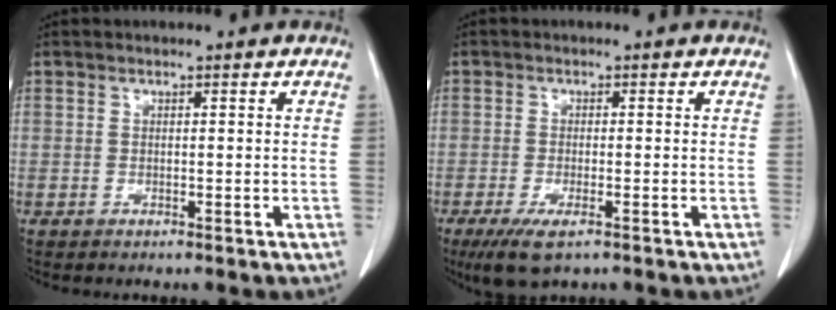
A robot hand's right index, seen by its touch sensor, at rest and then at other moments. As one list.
[{"total": 5.1, "force": [-3.1, 1.2, 3.9], "torque": [-0.076, -0.016, -0.047]}]